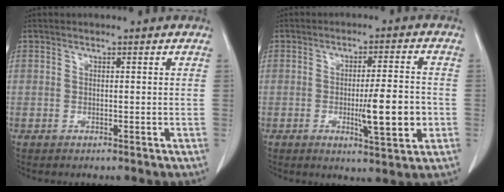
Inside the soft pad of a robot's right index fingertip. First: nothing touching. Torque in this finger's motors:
{"motor_torque": [1.08, 0.23, 0.57, 0.07]}